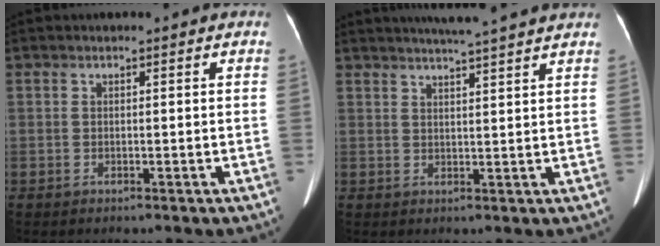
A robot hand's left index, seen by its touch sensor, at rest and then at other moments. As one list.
[{"total": 9.5, "force": [8.5, -0.4, 4.3], "torque": [-0.067, 0.020, 0.105]}]